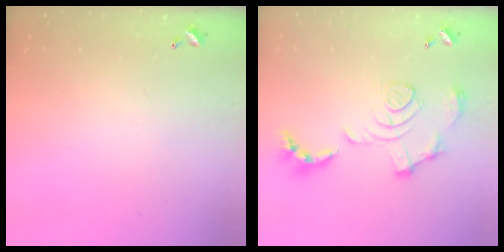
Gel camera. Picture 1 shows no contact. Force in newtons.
{"total": 1.7, "press": 1.1, "slide": 1.3}